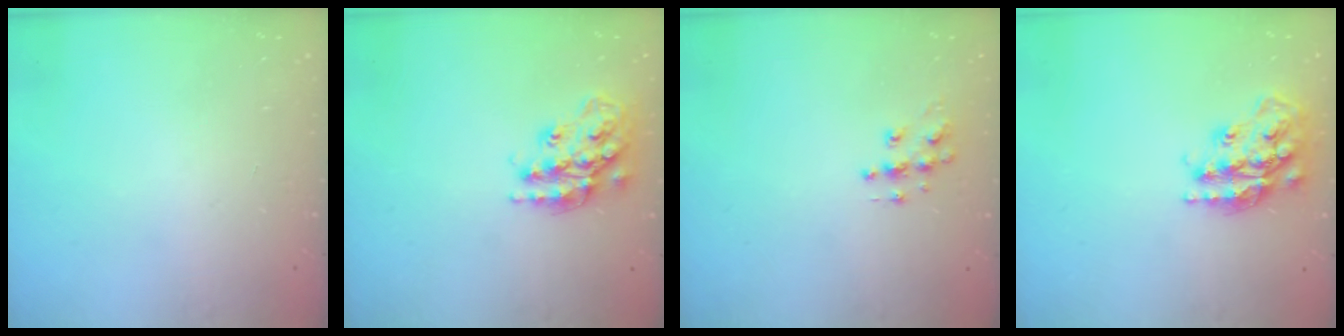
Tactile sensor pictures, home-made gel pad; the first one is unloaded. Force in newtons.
{"total": 17.5, "press": 17.5, "slide": 1.3}
{"total": 7.3, "press": 7.3, "slide": 0.2}
{"total": 18.6, "press": 18.5, "slide": 1.5}